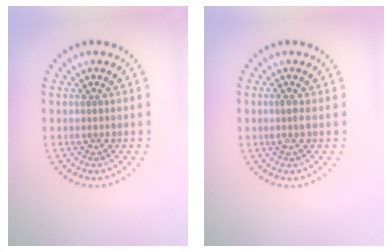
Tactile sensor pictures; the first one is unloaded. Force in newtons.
{"total": 1.0, "press": 0.9, "slide": 0.5}